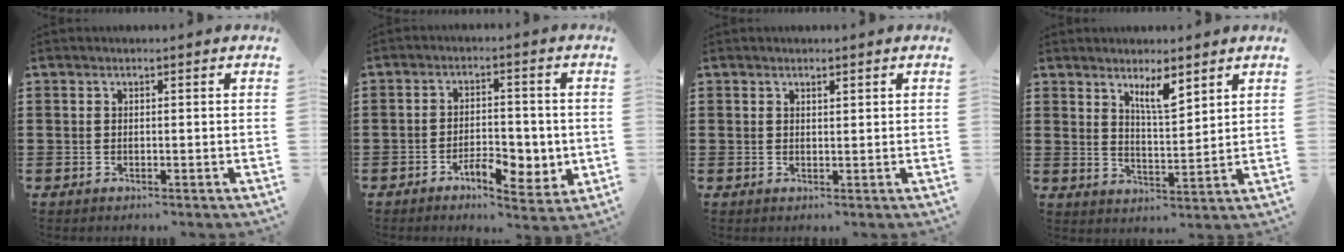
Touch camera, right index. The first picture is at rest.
{"total": 6.3, "force": [-2.4, 3.3, 4.9], "torque": [-0.071, 0.010, -0.043]}
{"total": 0.7, "force": [0.6, 0.3, 0.3], "torque": [-0.008, 0.001, 0.011]}
{"total": 5.3, "force": [3.9, 1.2, 3.3], "torque": [-0.058, -0.010, 0.064]}